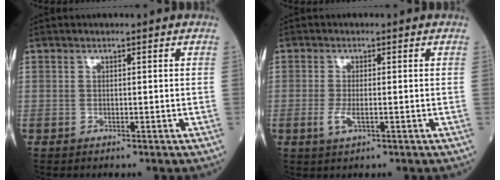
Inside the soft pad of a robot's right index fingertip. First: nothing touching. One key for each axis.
{"total": 2.4, "fx": -0.7, "fy": 0.6, "fz": 2.2, "tx": -0.055, "ty": -0.007, "tz": -0.011}